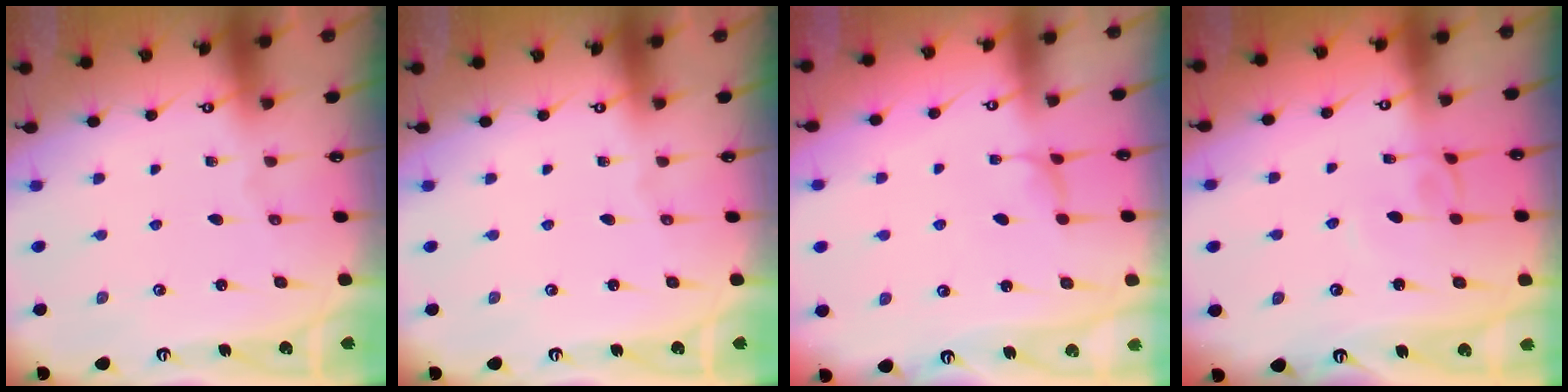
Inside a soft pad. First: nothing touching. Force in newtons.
{"total": 0.0}
{"total": 2.4, "press": 2.4, "slide": 0.4}
{"total": 2.9, "press": 2.9, "slide": 0.3}